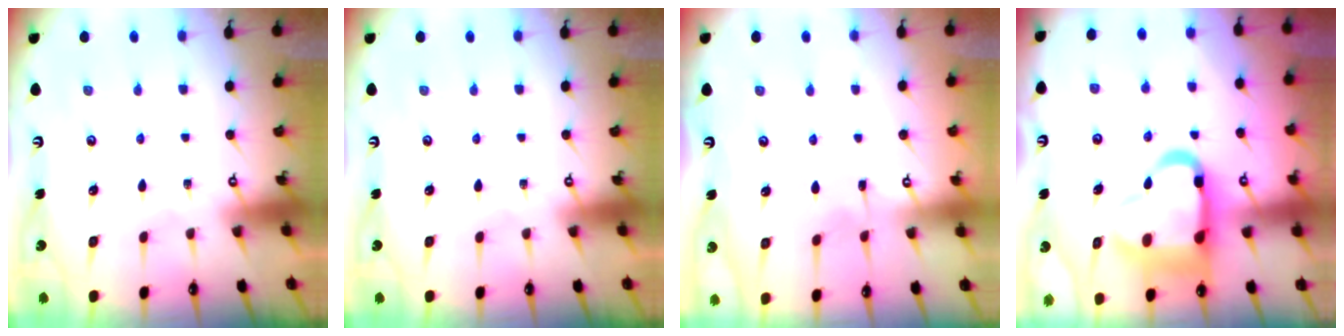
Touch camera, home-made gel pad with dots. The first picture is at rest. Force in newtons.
{"total": 0.0}
{"total": 4.6, "press": 4.6, "slide": 0.4}
{"total": 18.8, "press": 18.6, "slide": 2.3}